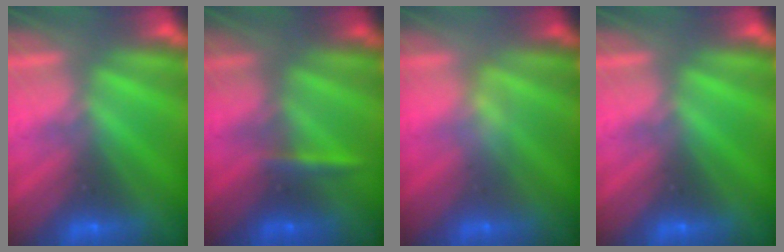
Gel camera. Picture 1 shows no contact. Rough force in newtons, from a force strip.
{"total": 2.4}
{"total": 2.4}
{"total": 0.0}